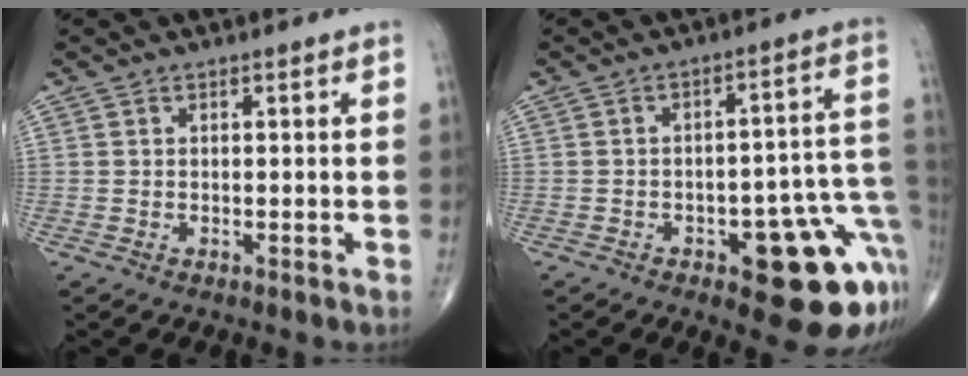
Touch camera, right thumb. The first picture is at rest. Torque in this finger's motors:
{"motor_torque": [1.44, 1.10, 0.79, -1.32, 0.24]}